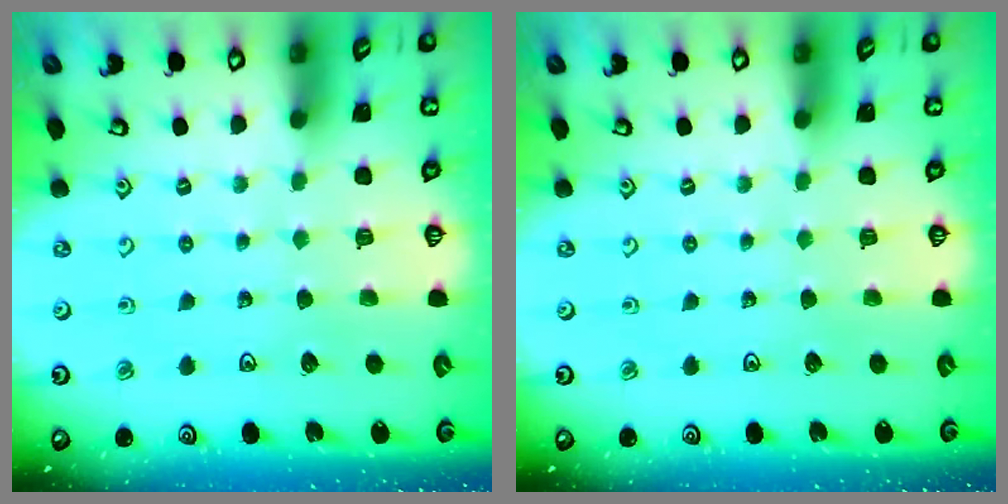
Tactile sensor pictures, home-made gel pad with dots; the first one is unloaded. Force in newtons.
{"total": 0.0}